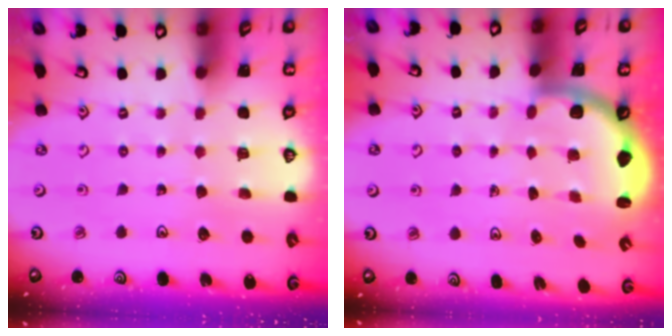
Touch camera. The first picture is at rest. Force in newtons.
{"total": 2.6, "press": 2.5, "slide": 0.6}